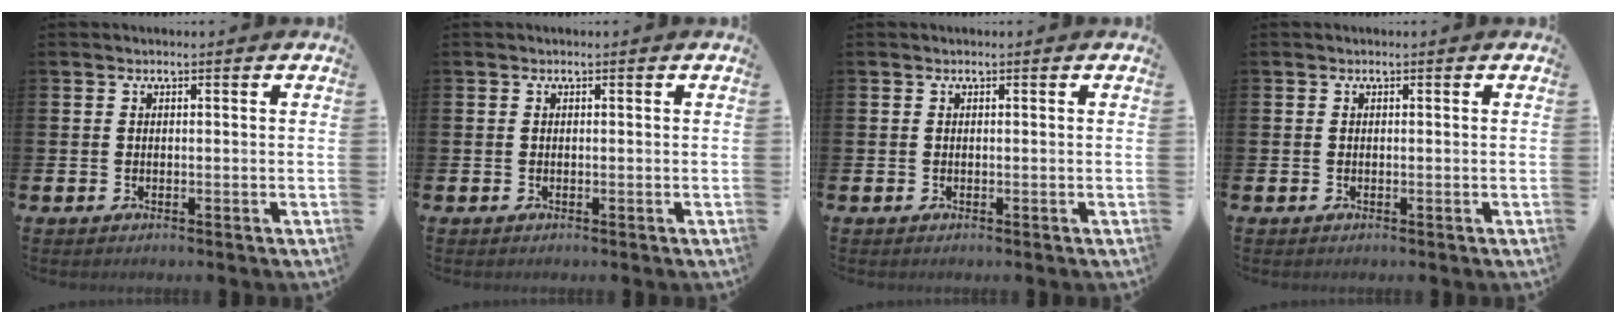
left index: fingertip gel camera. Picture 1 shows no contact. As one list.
[{"total": 0.0}, {"total": 0.0}, {"total": 0.0}]